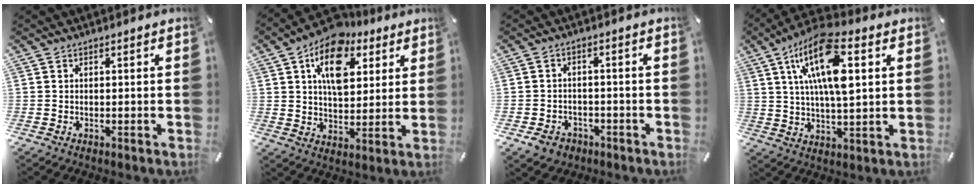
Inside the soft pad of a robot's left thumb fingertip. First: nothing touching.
{"total": 14.4, "force": [6.6, 9.3, 8.8], "torque": [-0.127, -0.025, 0.116]}
{"total": 4.8, "force": [-2.6, 3.7, 1.5], "torque": [-0.034, 0.011, -0.049]}
{"total": 16.3, "force": [6.2, 6.3, 13.7], "torque": [-0.269, -0.011, 0.098]}